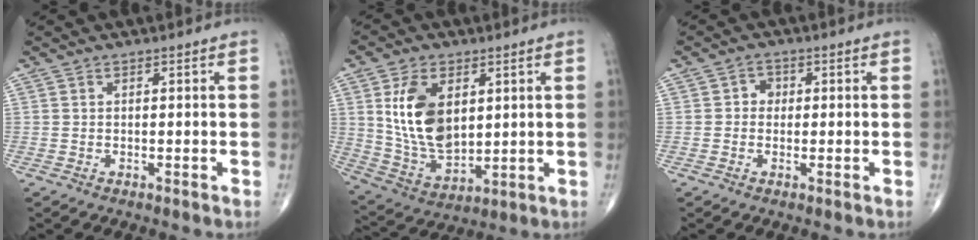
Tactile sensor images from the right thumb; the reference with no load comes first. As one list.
[{"total": 14.2, "force": [3.5, 8.6, 10.8], "torque": [-0.186, -0.021, 0.079]}, {"total": 2.4, "force": [0.1, 2.2, 1.1], "torque": [0.000, 0.007, -0.005]}]